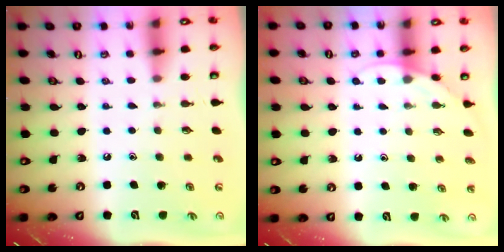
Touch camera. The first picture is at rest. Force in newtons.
{"total": 4.8, "press": 4.7, "slide": 0.5}